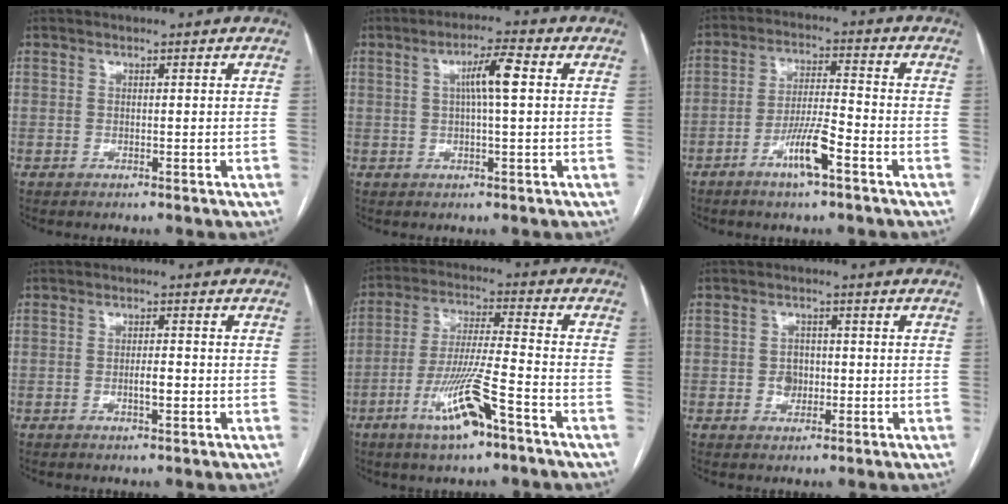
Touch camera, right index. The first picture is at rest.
{"total": 5.4, "force": [1.0, 0.1, 5.3], "torque": [-0.095, 0.009, 0.017]}
{"total": 7.6, "force": [-4.1, 0.8, 6.4], "torque": [-0.123, -0.001, -0.075]}
{"total": 2.4, "force": [-0.6, 0.6, 2.3], "torque": [-0.040, 0.001, -0.010]}
{"total": 11.8, "force": [-6.2, 1.1, 10.0], "torque": [-0.195, -0.012, -0.113]}
{"total": 2.9, "force": [-0.4, 2.4, 1.6], "torque": [-0.018, 0.006, -0.003]}